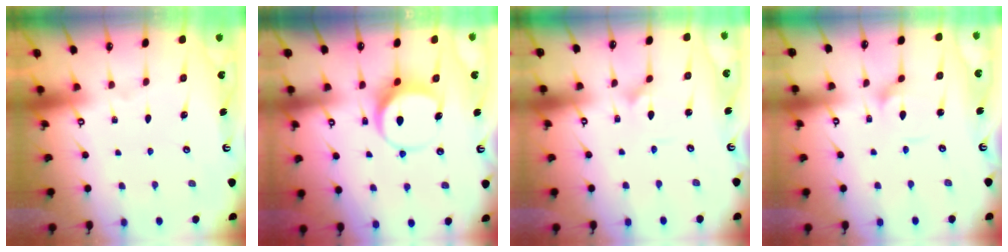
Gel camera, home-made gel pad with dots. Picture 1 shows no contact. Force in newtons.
{"total": 8.5, "press": 8.4, "slide": 0.9}
{"total": 1.1, "press": 1.1, "slide": 0.2}
{"total": 2.3, "press": 2.3, "slide": 0.3}